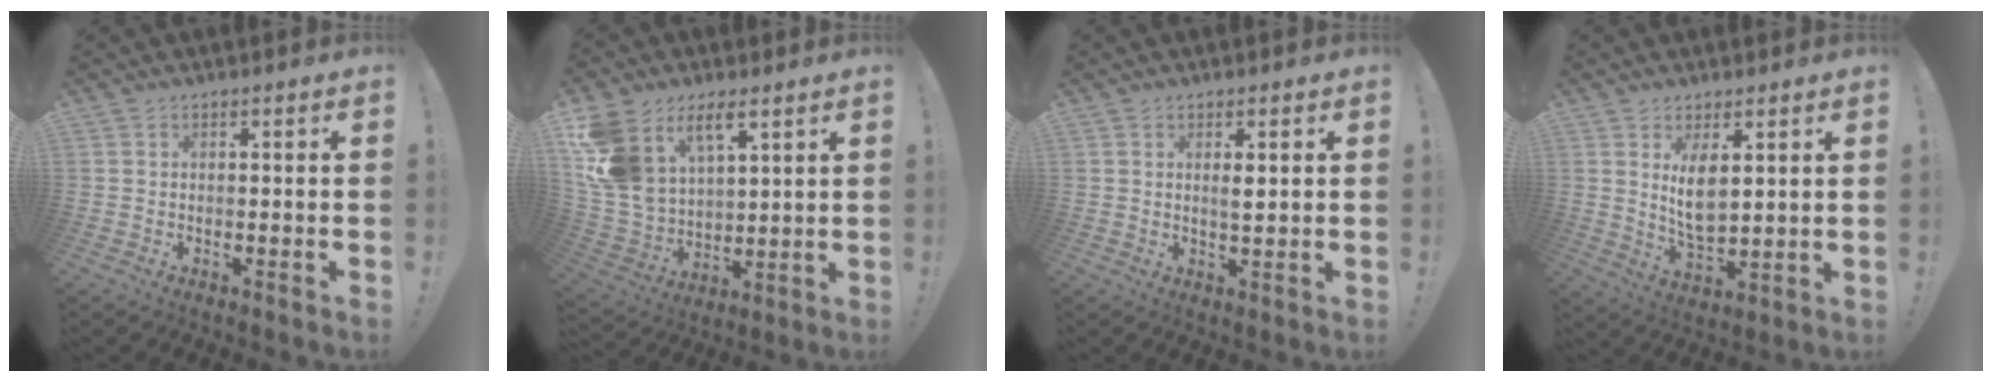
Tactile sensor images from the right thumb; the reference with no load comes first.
{"total": 15.8, "force": [8.3, 10.2, 8.7], "torque": [-0.189, -0.044, 0.162]}
{"total": 2.7, "force": [0.7, 0.7, 2.5], "torque": [-0.036, -0.007, 0.009]}
{"total": 8.1, "force": [3.3, 3.6, 6.5], "torque": [-0.118, -0.027, 0.053]}